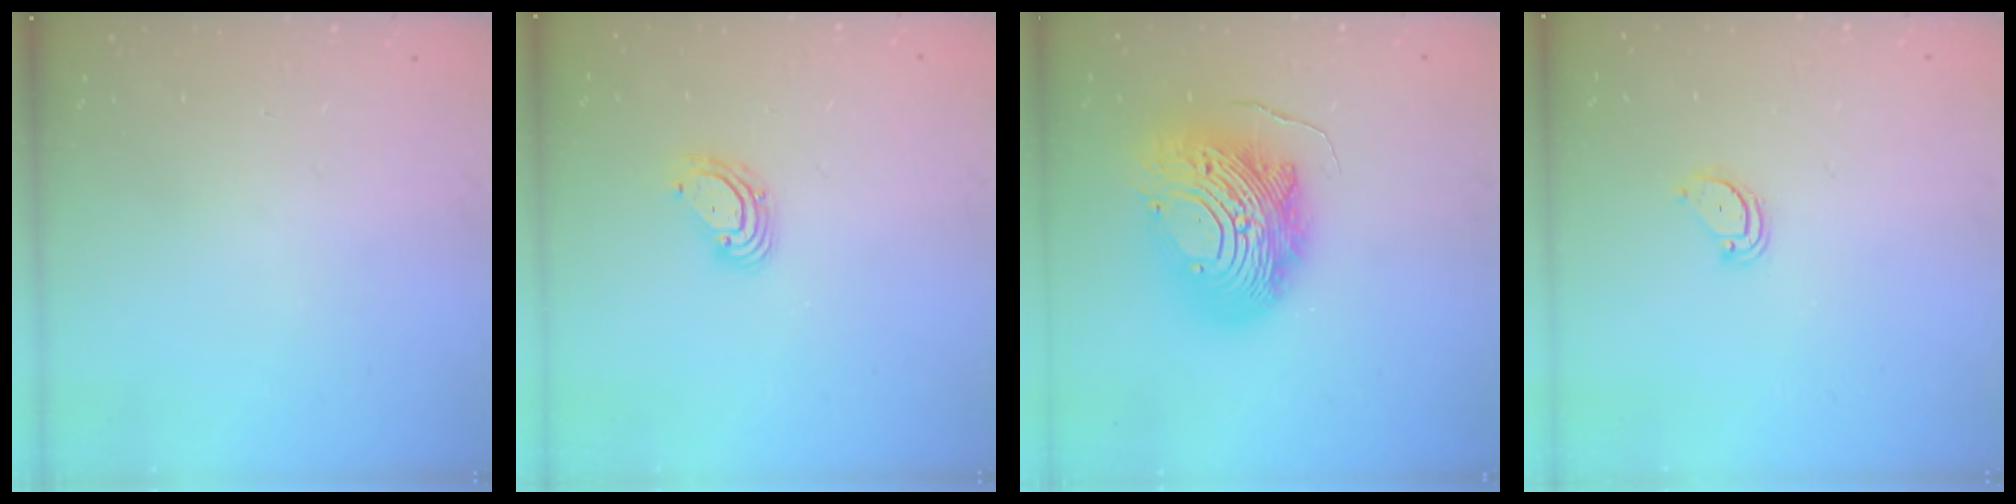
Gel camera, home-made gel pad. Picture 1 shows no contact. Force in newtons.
{"total": 5.6, "press": 5.6, "slide": 0.7}
{"total": 20.1, "press": 20.0, "slide": 2.0}
{"total": 2.6, "press": 2.6, "slide": 0.2}